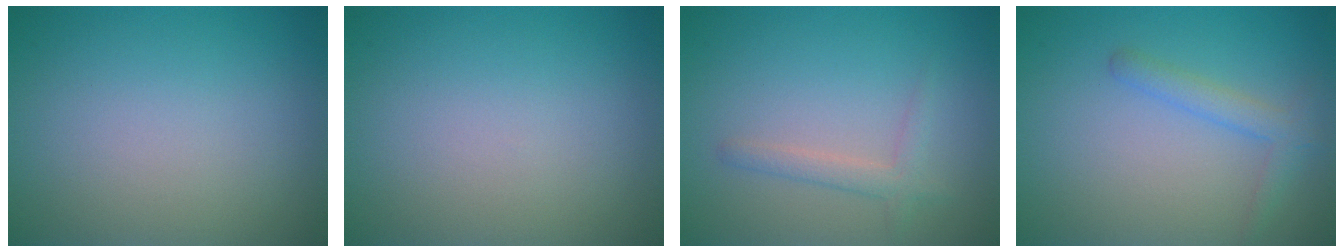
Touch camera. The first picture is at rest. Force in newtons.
{"total": 0.0}
{"total": 1.8, "press": 1.7, "slide": 0.1}
{"total": 2.0, "press": 2.0, "slide": 0.2}